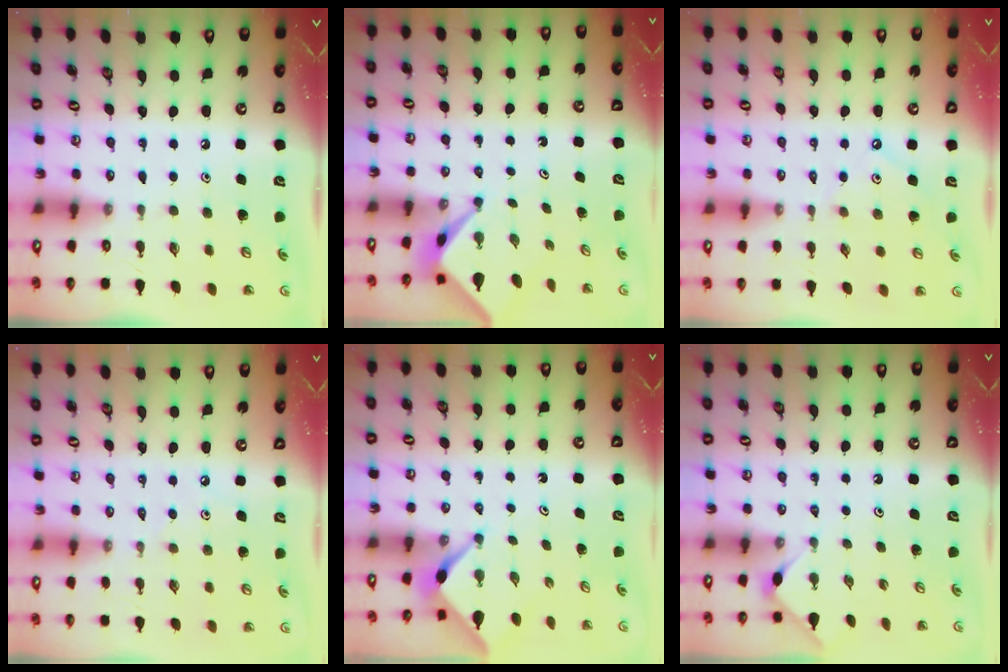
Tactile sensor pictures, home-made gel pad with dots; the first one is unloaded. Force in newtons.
{"total": 2.1, "press": 2.1, "slide": 0.3}
{"total": 1.6, "press": 1.6, "slide": 0.1}
{"total": 4.4, "press": 4.4, "slide": 0.7}
{"total": 2.3, "press": 2.3, "slide": 0.3}
{"total": 2.7, "press": 2.6, "slide": 0.4}